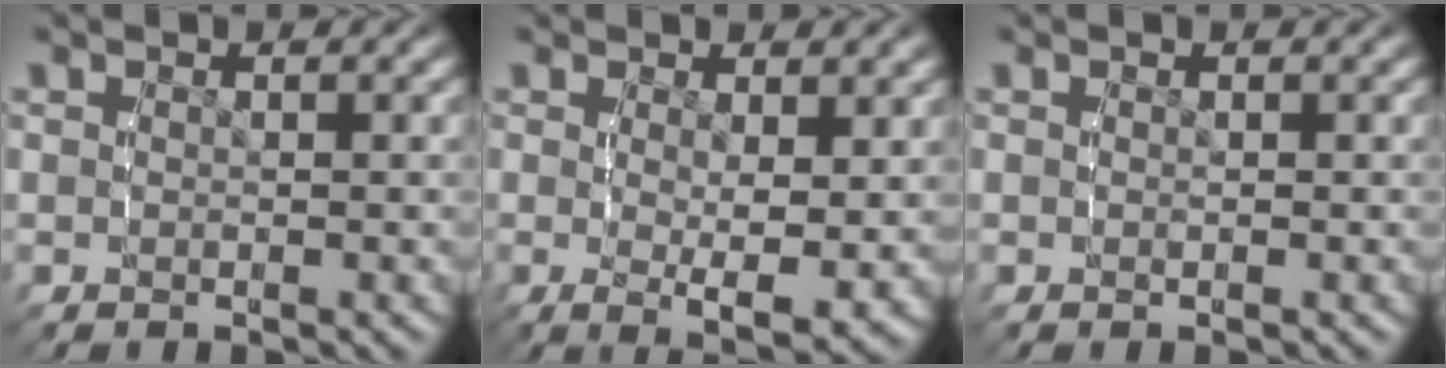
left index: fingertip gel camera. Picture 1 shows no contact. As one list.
[{"total": 4.3, "force": [-0.3, 0.8, 4.2], "torque": [-0.054, -0.019, 0.004]}, {"total": 0.0}]